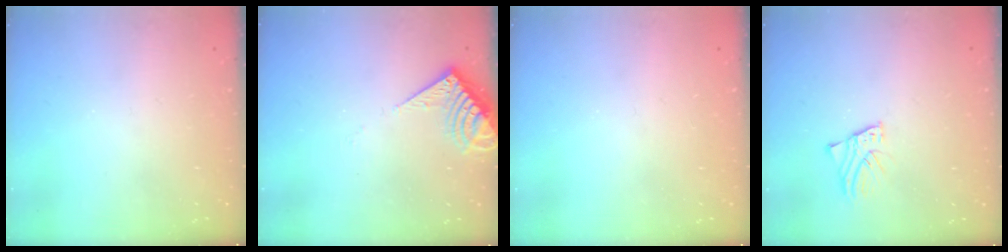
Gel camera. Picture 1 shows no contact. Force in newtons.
{"total": 8.2, "press": 8.2, "slide": 0.8}
{"total": 2.2, "press": 2.2, "slide": 0.0}
{"total": 2.2, "press": 2.2, "slide": 0.1}